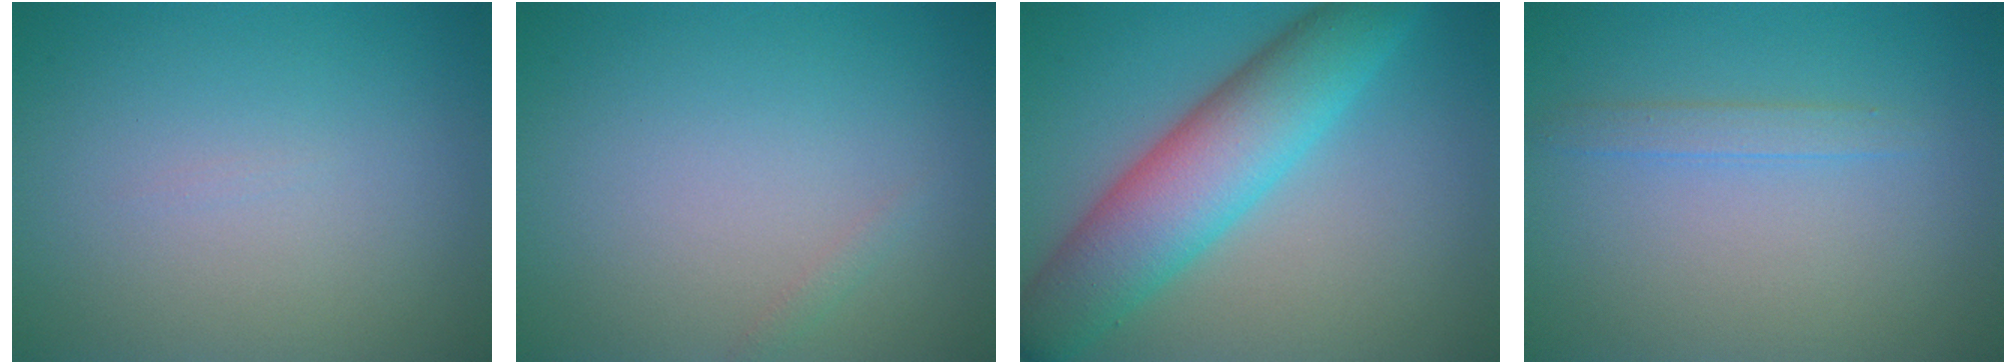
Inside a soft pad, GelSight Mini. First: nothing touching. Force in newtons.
{"total": 0.6, "press": 0.6, "slide": 0.0}
{"total": 8.3, "press": 8.3, "slide": 0.3}
{"total": 1.3, "press": 1.3, "slide": 0.0}